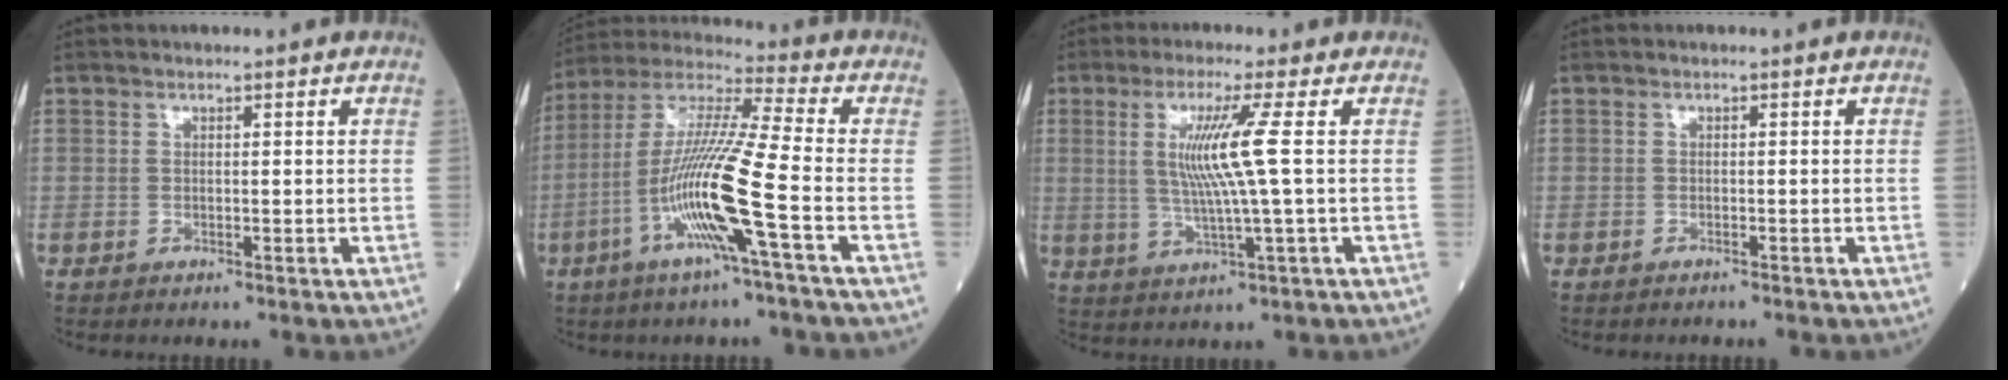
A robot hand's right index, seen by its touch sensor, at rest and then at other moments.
{"total": 14.6, "force": [-4.8, -1.0, 13.7], "torque": [-0.280, -0.004, -0.098]}
{"total": 7.7, "force": [1.2, -1.6, 7.4], "torque": [-0.150, -0.005, 0.032]}
{"total": 1.3, "force": [-1.3, 0.1, 0.2], "torque": [-0.007, -0.001, -0.016]}